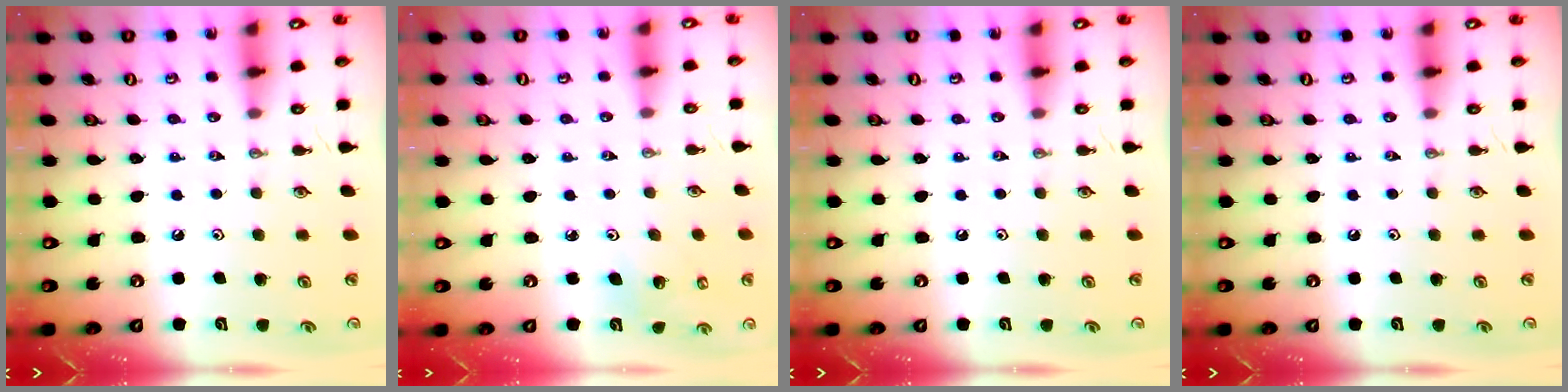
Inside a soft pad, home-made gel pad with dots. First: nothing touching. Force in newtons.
{"total": 3.5, "press": 3.3, "slide": 0.9}
{"total": 0.0}
{"total": 0.0}